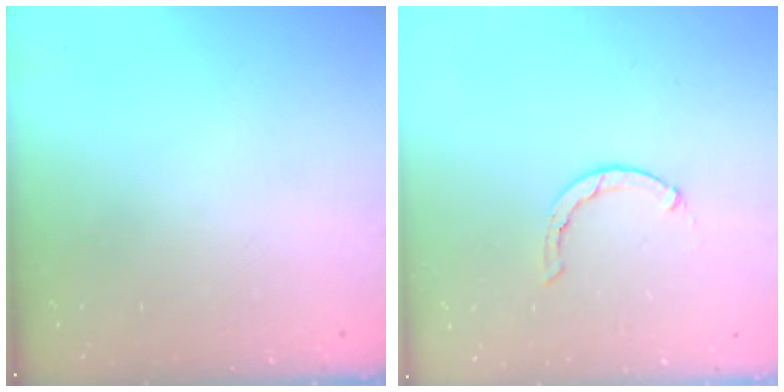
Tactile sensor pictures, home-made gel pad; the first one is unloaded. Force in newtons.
{"total": 0.7, "press": 0.6, "slide": 0.2}